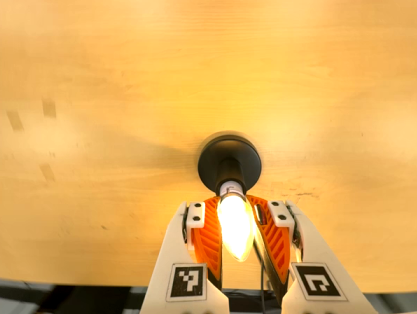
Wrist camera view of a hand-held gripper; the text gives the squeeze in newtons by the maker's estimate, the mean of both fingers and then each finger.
{"total": 22.4, "left": 23.3, "right": 21.5}